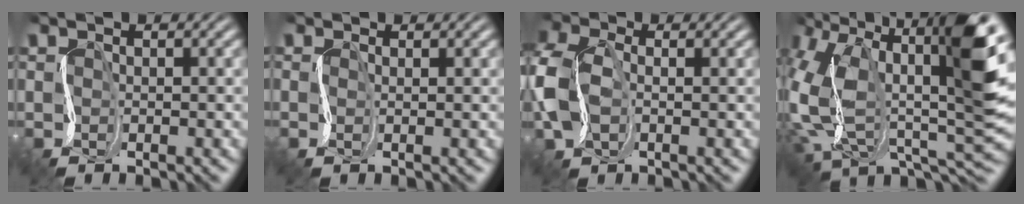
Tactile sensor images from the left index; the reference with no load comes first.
{"total": 0.7, "force": [0.4, 0.2, 0.6], "torque": [-0.011, 0.001, 0.006]}
{"total": 5.6, "force": [0.2, 3.7, 4.2], "torque": [-0.129, 0.004, -0.004]}
{"total": 12.5, "force": [2.0, 7.1, 10.1], "torque": [-0.218, 0.007, 0.032]}